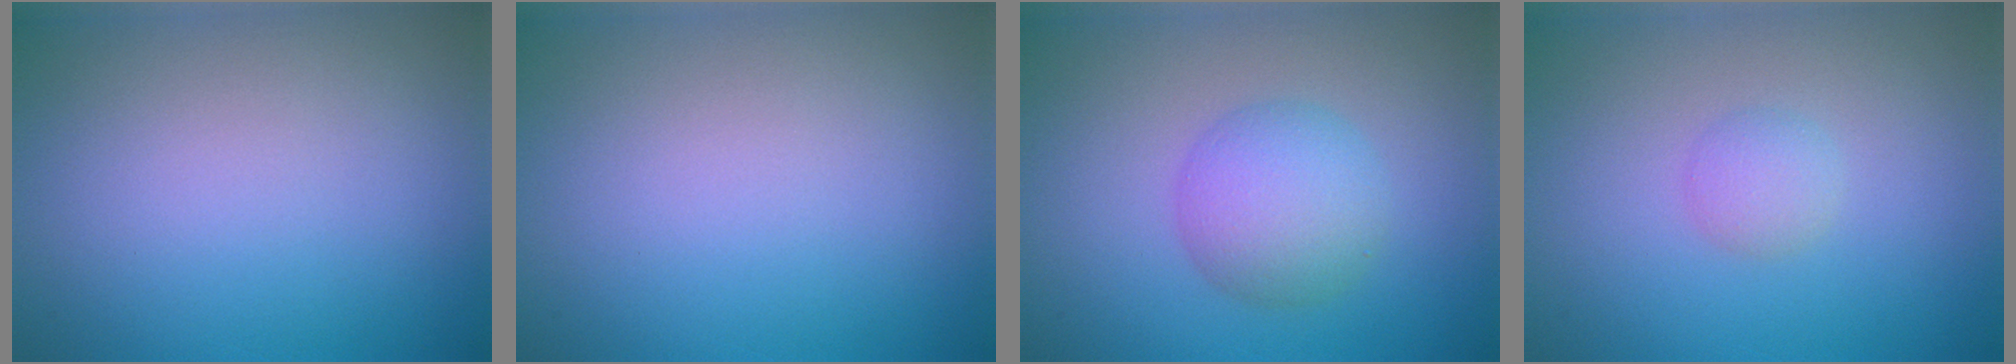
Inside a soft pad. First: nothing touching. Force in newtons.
{"total": 0.0}
{"total": 4.4, "press": 4.4, "slide": 0.1}
{"total": 1.4, "press": 1.4, "slide": 0.0}